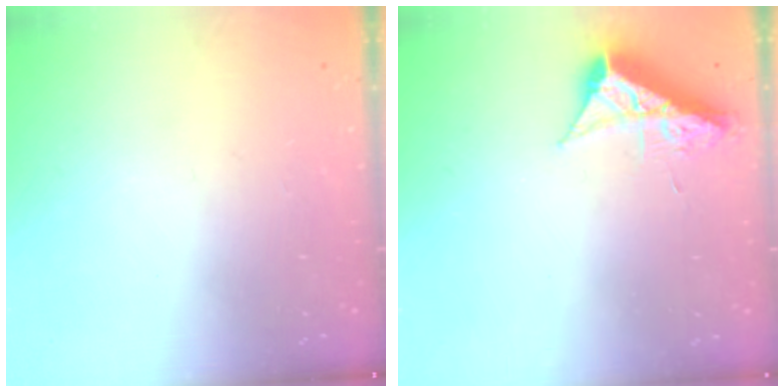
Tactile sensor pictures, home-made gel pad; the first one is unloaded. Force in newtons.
{"total": 8.9, "press": 8.9, "slide": 0.4}